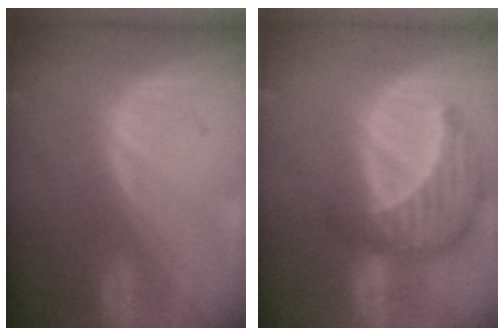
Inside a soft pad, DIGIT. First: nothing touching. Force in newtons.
{"total": 8.7, "press": 7.9, "slide": 3.7}